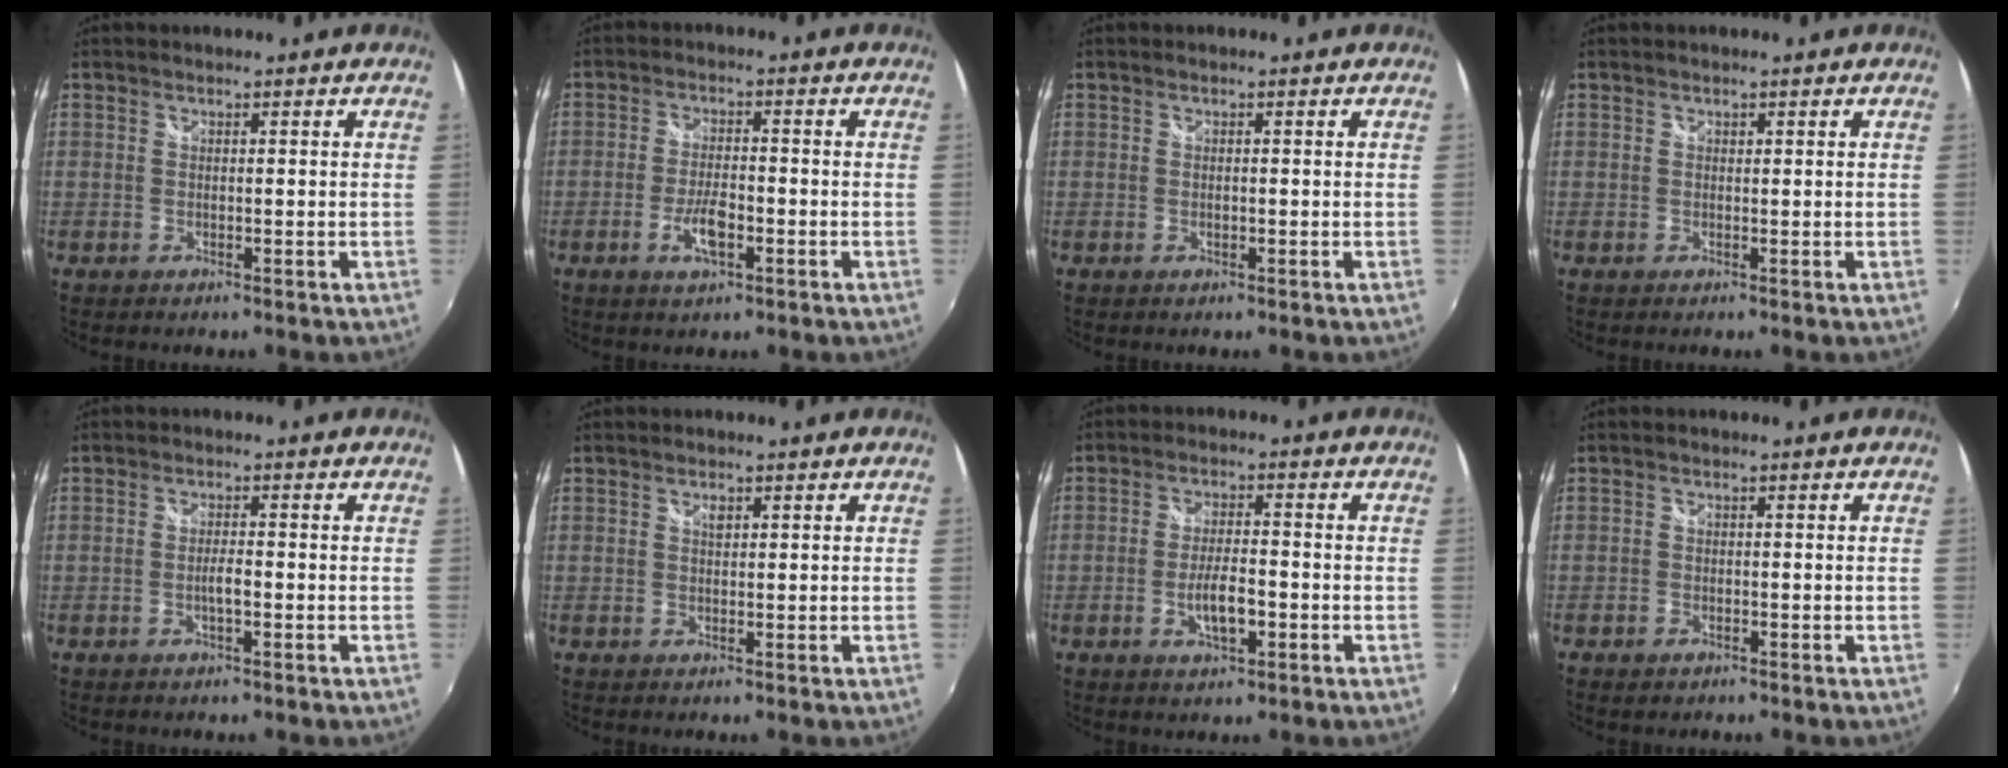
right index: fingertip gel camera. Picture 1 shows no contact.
{"total": 5.3, "force": [-2.2, 1.9, 4.4], "torque": [-0.094, -0.002, -0.040]}
{"total": 0.6, "force": [-0.2, 0.3, 0.5], "torque": [-0.010, 0.000, -0.003]}
{"total": 0.0}
{"total": 2.2, "force": [-0.8, 0.3, 2.0], "torque": [-0.038, 0.001, -0.015]}
{"total": 1.1, "force": [0.5, 0.7, 0.7], "torque": [-0.011, 0.003, 0.008]}
{"total": 6.0, "force": [-2.1, 1.9, 5.3], "torque": [-0.103, -0.002, -0.034]}
{"total": 1.7, "force": [-1.2, 1.2, 0.5], "torque": [-0.012, -0.003, -0.021]}